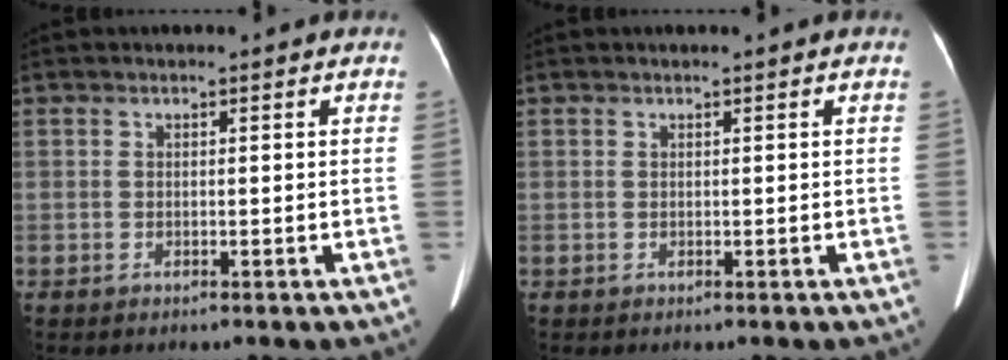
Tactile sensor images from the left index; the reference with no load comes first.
{"total": 0.0}